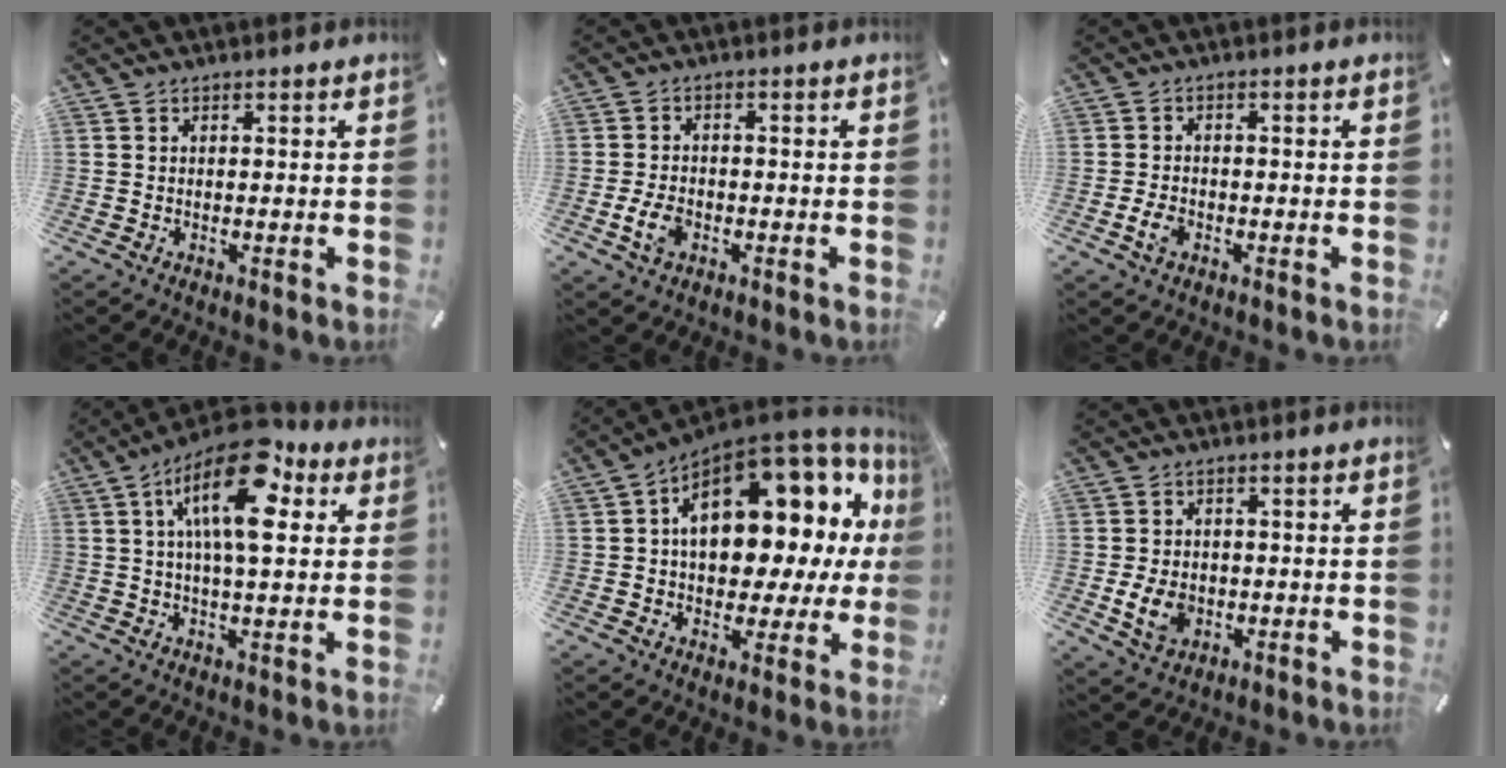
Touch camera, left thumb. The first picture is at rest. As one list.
[{"total": 4.9, "force": [-1.7, 3.3, 3.2], "torque": [-0.079, 0.001, -0.035]}, {"total": 3.3, "force": [-1.4, 2.2, 2.1], "torque": [-0.057, 0.000, -0.029]}, {"total": 16.3, "force": [6.4, 6.6, 13.4], "torque": [-0.234, -0.020, 0.103]}, {"total": 20.3, "force": [5.8, 11.8, 15.5], "torque": [-0.193, -0.064, 0.095]}, {"total": 6.5, "force": [-1.2, 5.2, 3.8], "torque": [-0.074, -0.004, -0.024]}]